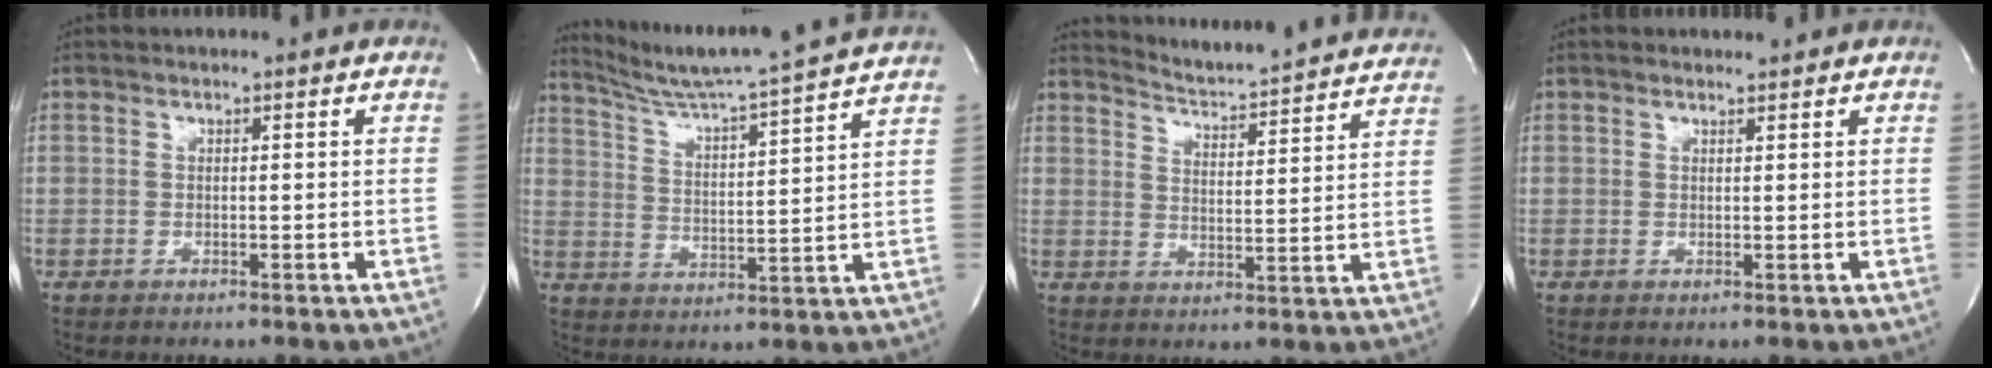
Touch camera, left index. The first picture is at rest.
{"total": 17.2, "force": [15.9, -2.1, 6.3], "torque": [-0.113, -0.030, 0.225]}
{"total": 18.0, "force": [17.6, 0.7, 3.7], "torque": [-0.062, -0.054, 0.217]}
{"total": 1.1, "force": [1.0, 0.4, 0.1], "torque": [-0.009, 0.001, 0.016]}